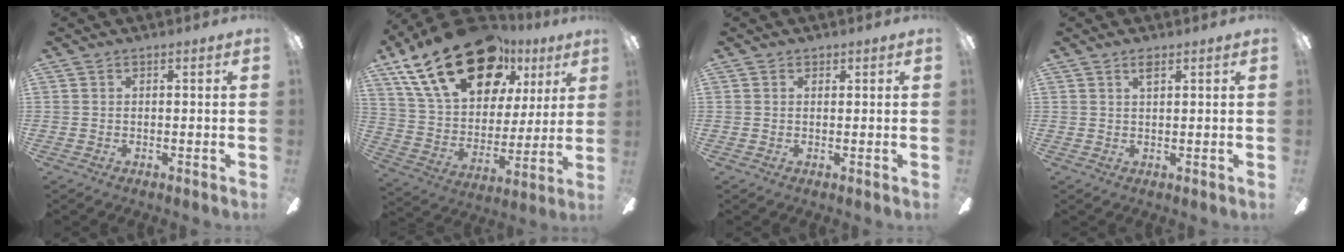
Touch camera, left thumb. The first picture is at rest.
{"total": 26.9, "force": [16.0, 14.7, 15.9], "torque": [-0.278, -0.082, 0.290]}
{"total": 0.8, "force": [0.6, 0.6, 0.1], "torque": [-0.003, 0.003, 0.011]}
{"total": 1.9, "force": [1.3, 0.5, 1.3], "torque": [-0.023, 0.000, 0.021]}